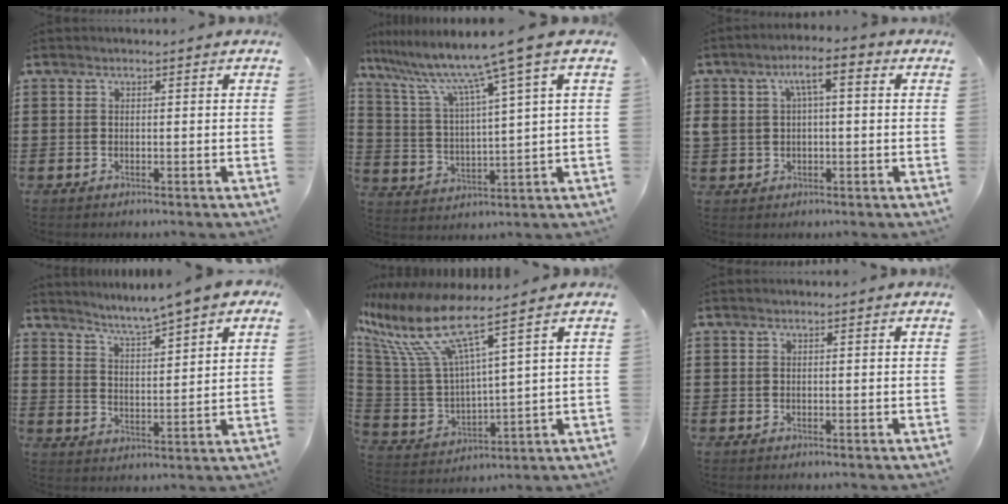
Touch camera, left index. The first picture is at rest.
{"total": 9.6, "force": [6.9, -1.0, 6.6], "torque": [-0.155, -0.042, 0.106]}
{"total": 5.4, "force": [1.2, 2.5, 4.7], "torque": [-0.104, 0.012, 0.014]}
{"total": 4.3, "force": [4.0, -0.7, 1.5], "torque": [-0.049, -0.028, 0.062]}
{"total": 11.9, "force": [7.3, 2.8, 9.0], "torque": [-0.225, -0.043, 0.118]}
{"total": 0.0}